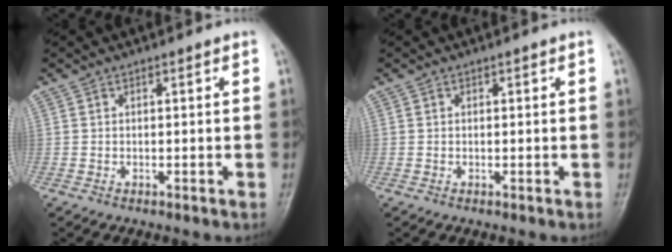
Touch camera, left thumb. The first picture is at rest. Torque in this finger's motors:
{"motor_torque": [0.24, 0.04, 0.36, -0.04, 0.00]}